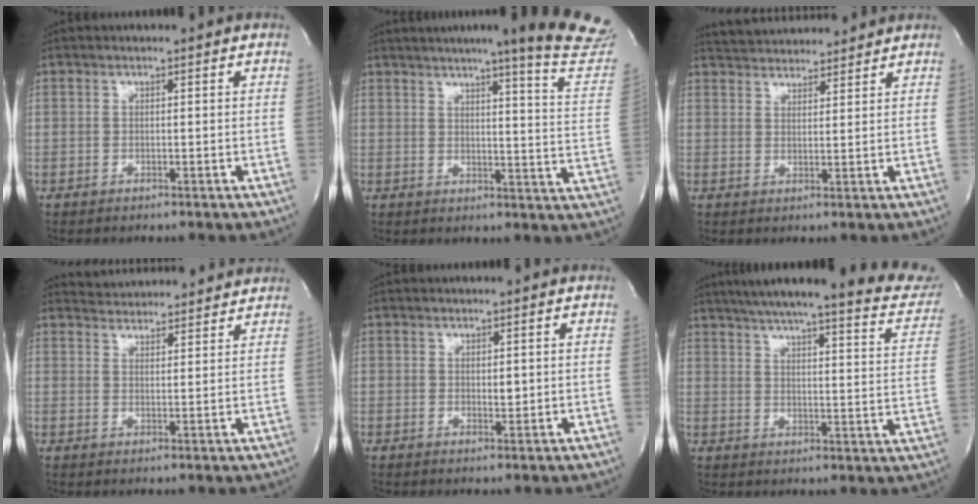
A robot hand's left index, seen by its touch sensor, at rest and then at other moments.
{"total": 19.7, "force": [16.7, -0.6, 10.5], "torque": [-0.131, -0.074, 0.187]}
{"total": 9.5, "force": [9.1, 1.6, 2.2], "torque": [-0.038, 0.022, 0.134]}
{"total": 8.6, "force": [8.4, 1.2, 1.4], "torque": [-0.023, 0.019, 0.108]}
{"total": 1.2, "force": [0.1, 0.5, 1.1], "torque": [-0.014, -0.007, 0.003]}
{"total": 25.6, "force": [22.1, 2.5, 12.6], "torque": [-0.180, -0.047, 0.265]}